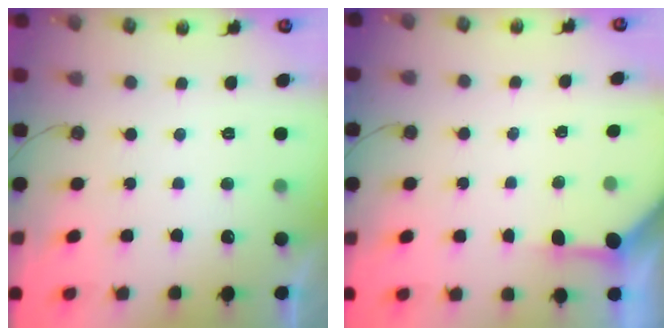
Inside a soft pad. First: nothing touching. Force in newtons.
{"total": 3.5, "press": 3.5, "slide": 0.5}